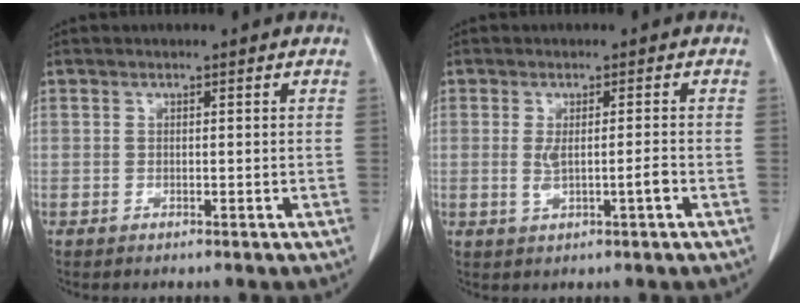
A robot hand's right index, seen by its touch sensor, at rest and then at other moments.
{"total": 3.3, "force": [-0.6, 0.1, 3.3], "torque": [-0.062, -0.001, -0.004]}